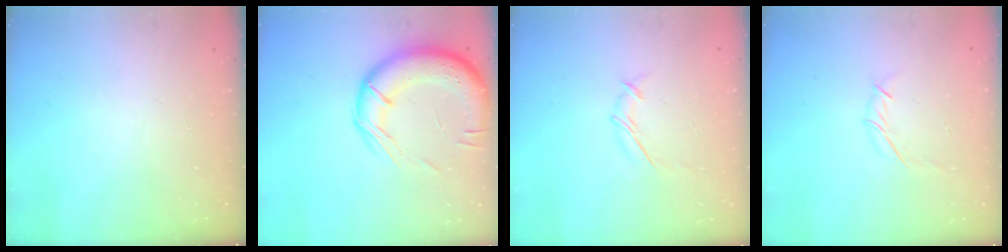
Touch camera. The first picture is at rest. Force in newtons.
{"total": 18.4, "press": 18.0, "slide": 3.7}
{"total": 5.6, "press": 5.6, "slide": 0.2}
{"total": 3.9, "press": 3.8, "slide": 0.8}